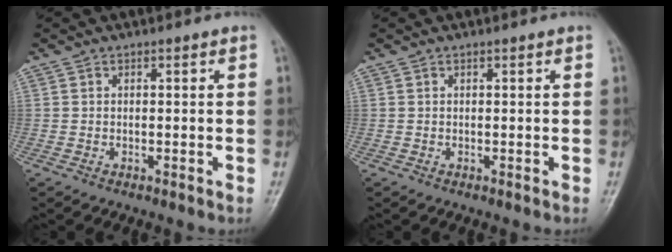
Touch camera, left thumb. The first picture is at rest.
{"total": 0.0}